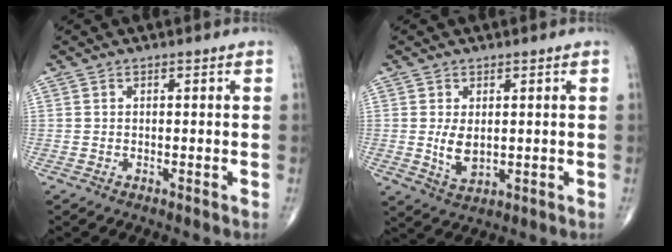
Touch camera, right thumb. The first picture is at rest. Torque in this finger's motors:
{"motor_torque": [1.00, 2.24, 0.40, 0.33, 0.15]}